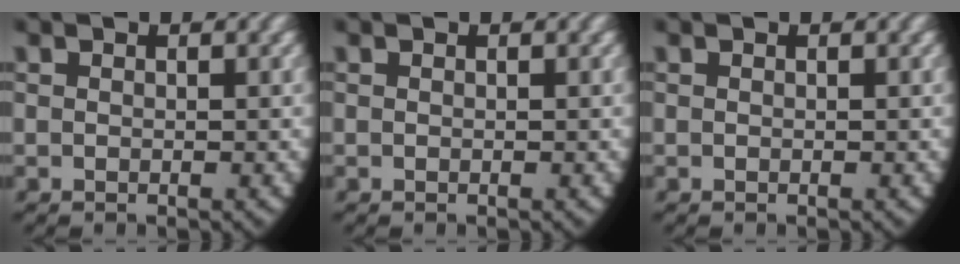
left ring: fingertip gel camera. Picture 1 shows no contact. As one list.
[{"total": 0.0}, {"total": 0.0}]